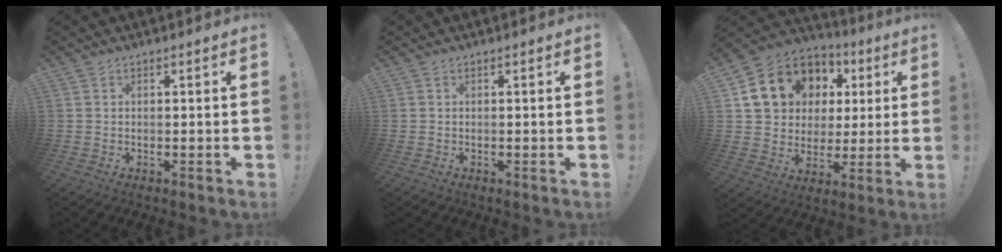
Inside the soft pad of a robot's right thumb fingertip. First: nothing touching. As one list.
[{"total": 0.0}, {"total": 16.2, "force": [6.5, 12.9, 7.3], "torque": [-0.118, -0.021, 0.149]}]